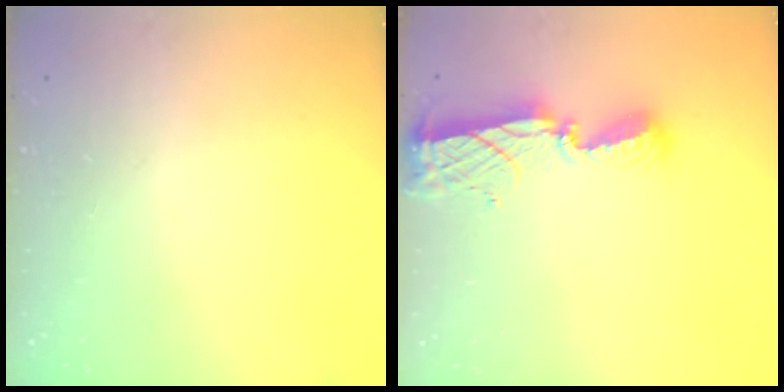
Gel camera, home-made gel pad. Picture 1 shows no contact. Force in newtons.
{"total": 8.4, "press": 8.4, "slide": 0.8}